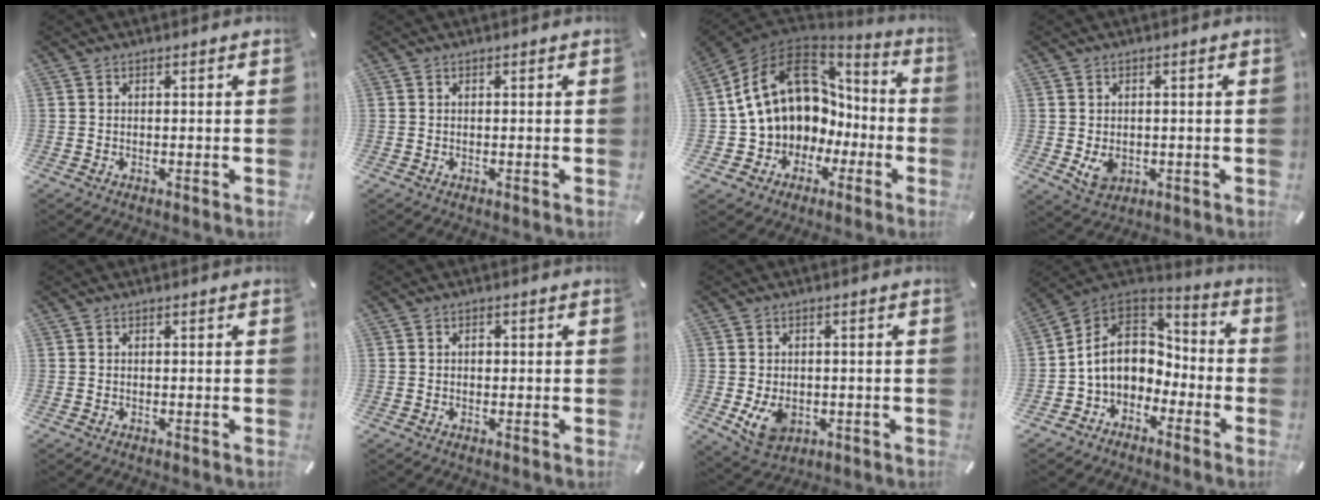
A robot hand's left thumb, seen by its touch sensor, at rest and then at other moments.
{"total": 0.0}
{"total": 19.3, "force": [4.7, 15.2, 10.8], "torque": [-0.229, -0.029, 0.105]}
{"total": 4.2, "force": [-0.5, 3.3, 2.6], "torque": [-0.041, -0.006, -0.010]}
{"total": 0.0}
{"total": 1.1, "force": [0.0, 0.8, 0.7], "torque": [-0.008, -0.001, -0.002]}
{"total": 6.7, "force": [-1.3, 5.1, 4.1], "torque": [-0.076, -0.001, -0.023]}
{"total": 10.4, "force": [-2.1, 9.0, 4.6], "torque": [-0.121, 0.011, -0.038]}